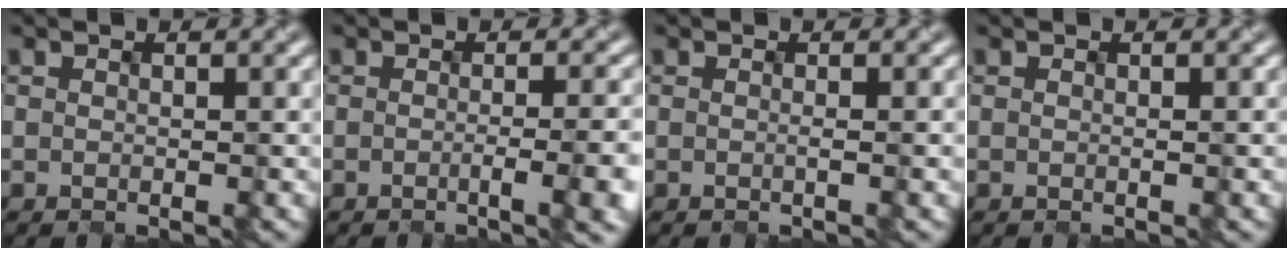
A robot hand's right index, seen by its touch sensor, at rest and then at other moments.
{"total": 5.7, "force": [-1.3, 1.9, 5.3], "torque": [-0.052, -0.004, -0.012]}
{"total": 1.1, "force": [-0.2, 0.3, 1.0], "torque": [-0.018, 0.000, -0.008]}
{"total": 0.7, "force": [-0.1, 0.2, 0.6], "torque": [-0.011, 0.001, -0.004]}